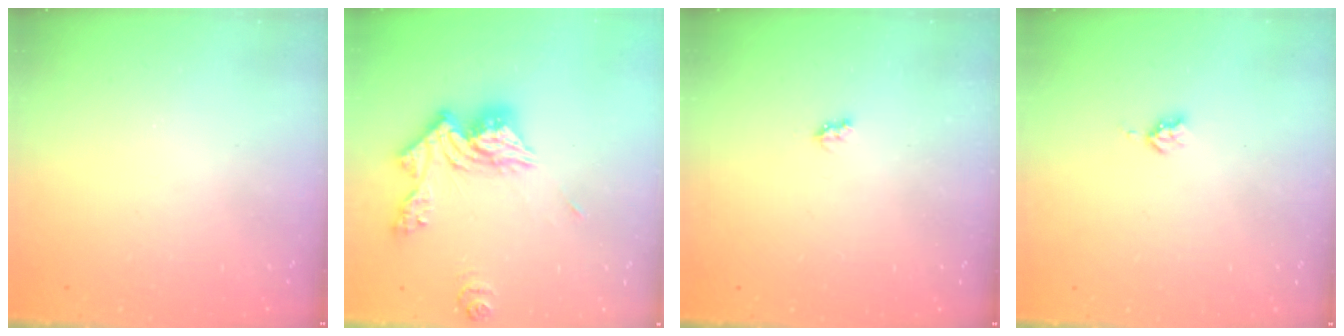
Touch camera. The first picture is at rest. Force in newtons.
{"total": 15.2, "press": 15.1, "slide": 1.6}
{"total": 2.6, "press": 2.6, "slide": 0.4}
{"total": 2.7, "press": 2.6, "slide": 0.5}